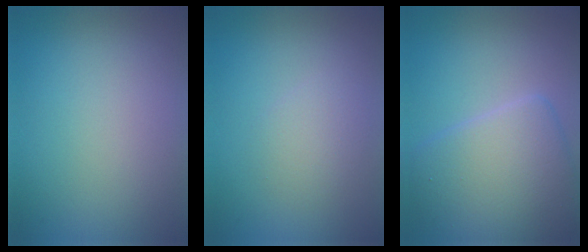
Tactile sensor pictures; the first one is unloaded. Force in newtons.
{"total": 1.7, "press": 1.7, "slide": 0.0}
{"total": 7.1, "press": 7.1, "slide": 0.2}